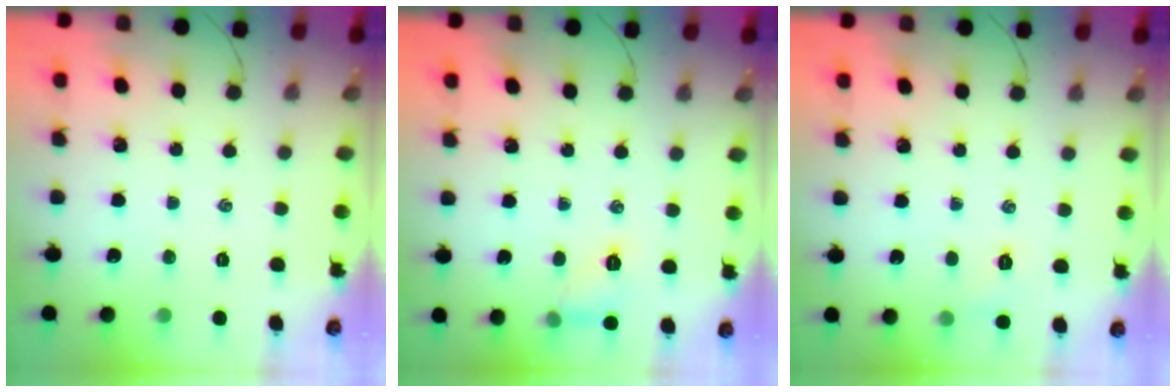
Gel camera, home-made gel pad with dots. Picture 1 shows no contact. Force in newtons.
{"total": 6.9, "press": 6.8, "slide": 0.6}
{"total": 5.2, "press": 5.0, "slide": 1.4}